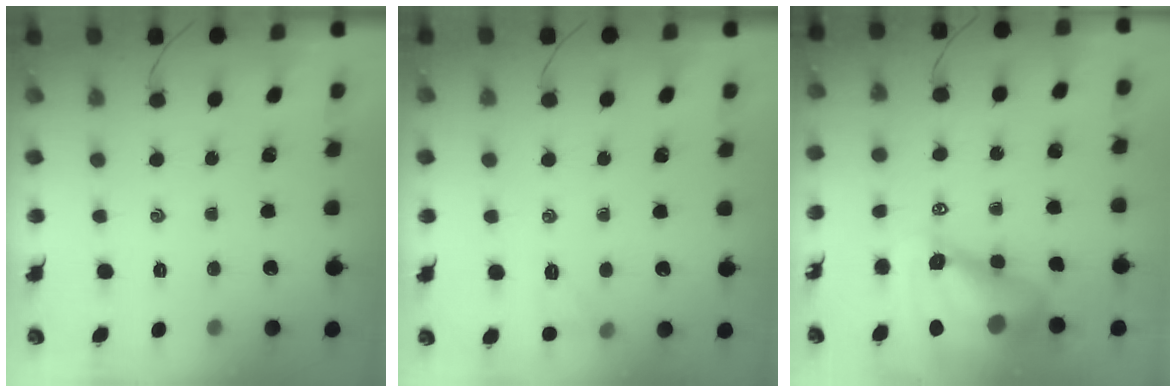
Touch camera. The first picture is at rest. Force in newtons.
{"total": 5.3, "press": 5.1, "slide": 1.4}
{"total": 13.3, "press": 12.8, "slide": 3.8}